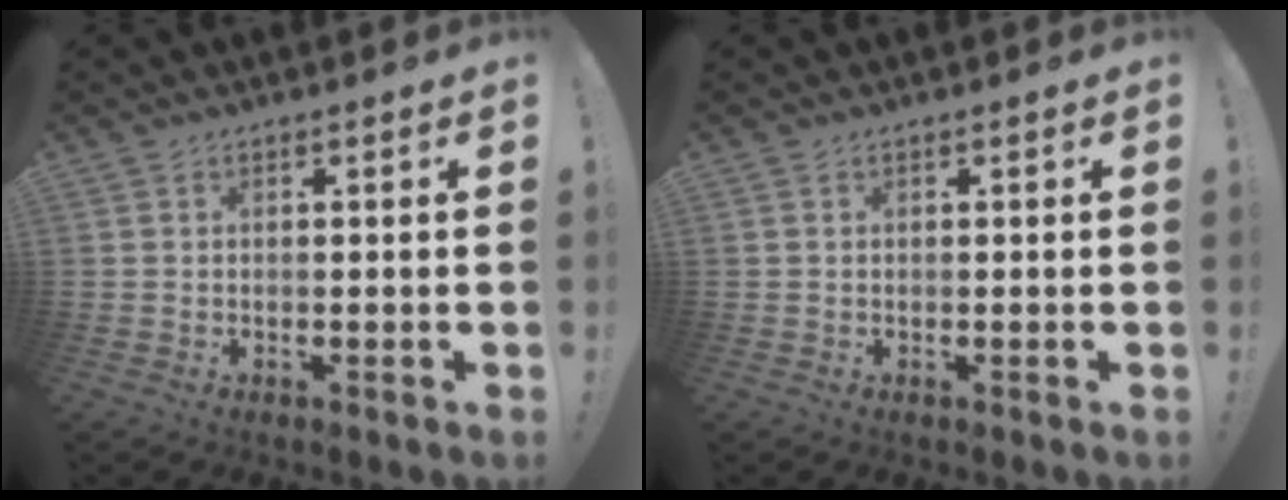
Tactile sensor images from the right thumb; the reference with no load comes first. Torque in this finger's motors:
{"motor_torque": [-0.11, 0.01, -0.07, 0.26, -0.04]}